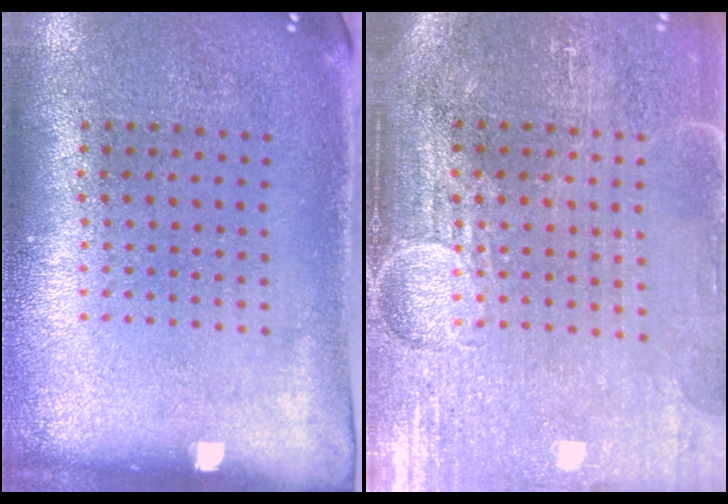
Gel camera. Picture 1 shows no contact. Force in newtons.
{"total": 4.1, "press": 3.7, "slide": 1.9}